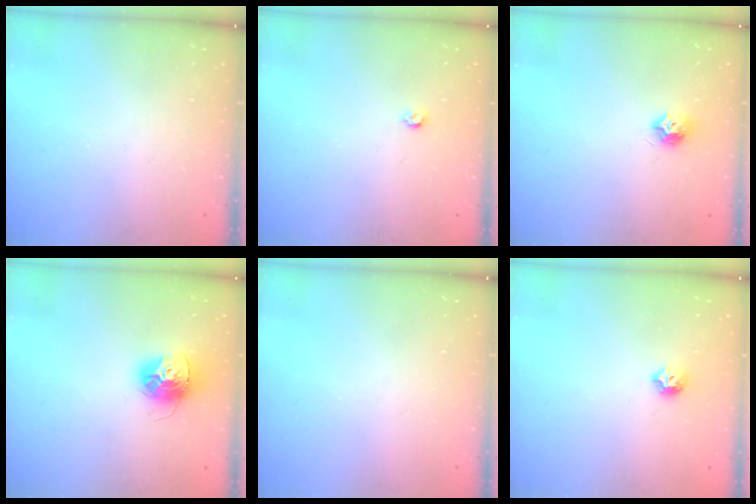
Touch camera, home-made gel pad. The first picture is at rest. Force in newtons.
{"total": 3.0, "press": 3.0, "slide": 0.5}
{"total": 7.5, "press": 7.5, "slide": 0.1}
{"total": 12.7, "press": 12.7, "slide": 1.0}
{"total": 0.0}
{"total": 6.4, "press": 6.3, "slide": 0.9}